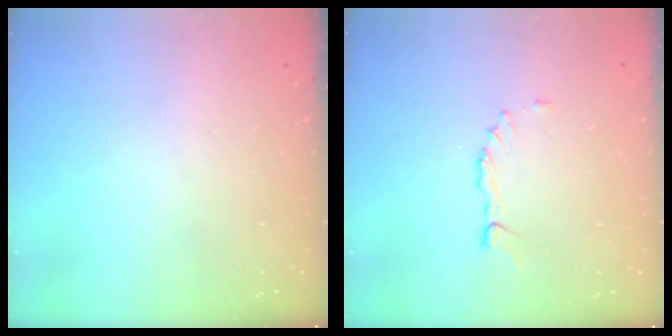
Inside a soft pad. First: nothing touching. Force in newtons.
{"total": 2.3, "press": 2.3, "slide": 0.2}